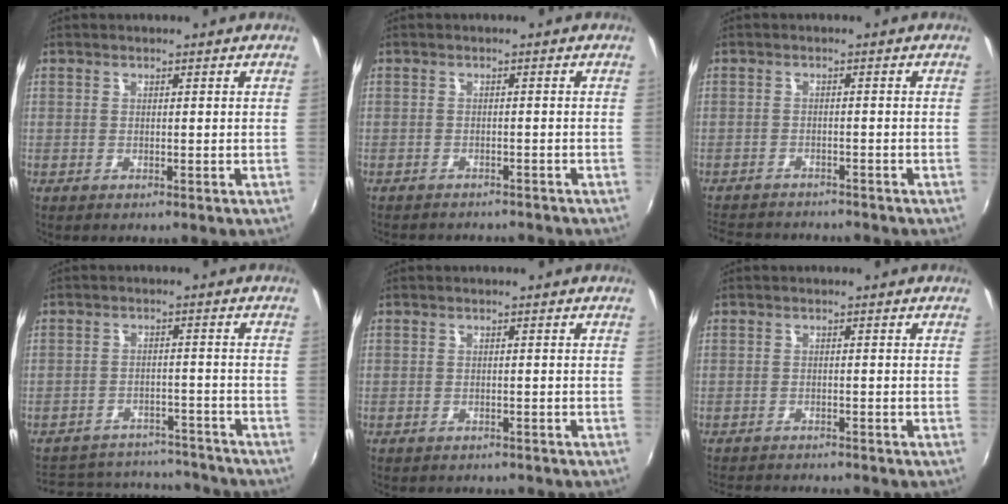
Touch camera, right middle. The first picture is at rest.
{"total": 6.6, "force": [-6.0, 1.7, 2.2], "torque": [-0.053, -0.016, -0.083]}
{"total": 9.5, "force": [-8.6, 2.6, 2.8], "torque": [-0.079, -0.009, -0.134]}
{"total": 17.6, "force": [-15.2, 7.1, 5.5], "torque": [-0.129, 0.034, -0.187]}
{"total": 3.6, "force": [-3.3, 1.1, 1.1], "torque": [-0.028, -0.013, -0.045]}
{"total": 6.4, "force": [-6.1, 0.8, 1.8], "torque": [-0.050, -0.014, -0.095]}